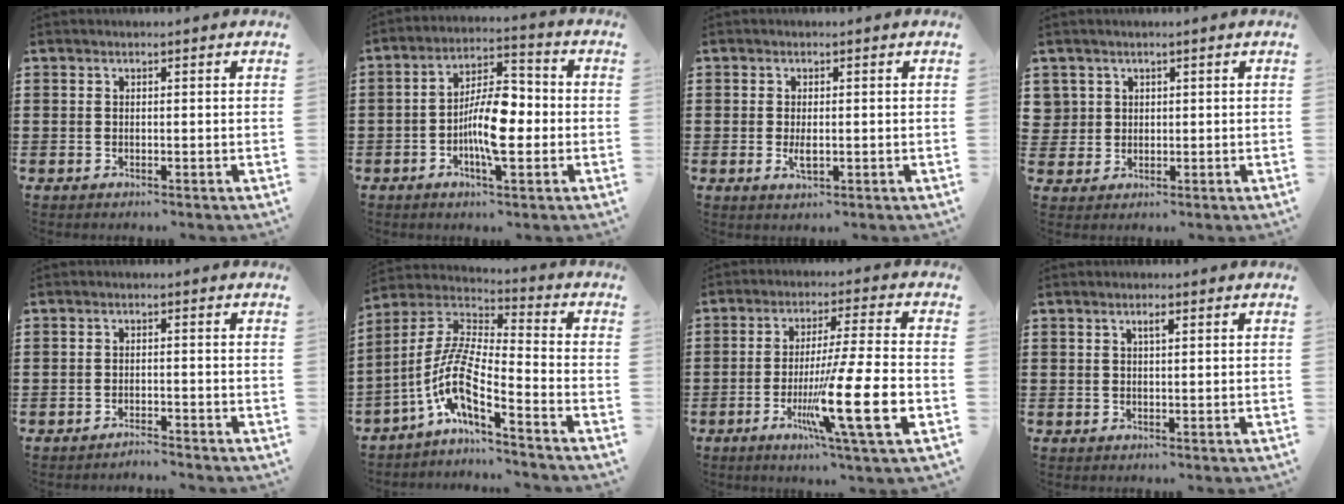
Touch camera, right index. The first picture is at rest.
{"total": 9.1, "force": [-2.0, 3.5, 8.2], "torque": [-0.153, 0.006, -0.037]}
{"total": 2.2, "force": [-0.3, 0.8, 2.1], "torque": [-0.046, -0.006, -0.008]}
{"total": 2.3, "force": [0.9, 2.2, 0.2], "torque": [-0.016, 0.006, 0.018]}
{"total": 1.7, "force": [-1.7, -0.1, 0.1], "torque": [-0.005, 0.003, -0.036]}
{"total": 9.4, "force": [-5.4, 1.6, 7.5], "torque": [-0.188, -0.029, -0.117]}
{"total": 14.5, "force": [-4.7, 1.1, 13.7], "torque": [-0.240, -0.012, -0.081]}
{"total": 1.3, "force": [0.5, 0.3, 1.2], "torque": [-0.023, 0.005, 0.007]}